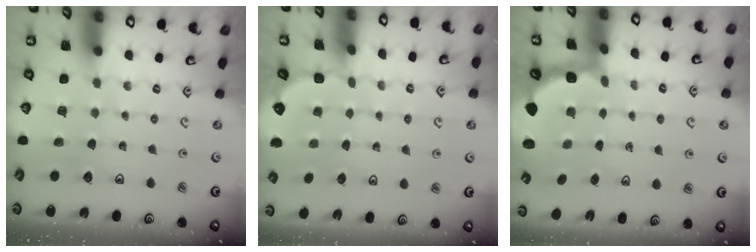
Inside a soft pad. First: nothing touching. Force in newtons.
{"total": 1.6, "press": 0.9, "slide": 1.3}
{"total": 2.5, "press": 2.2, "slide": 1.2}